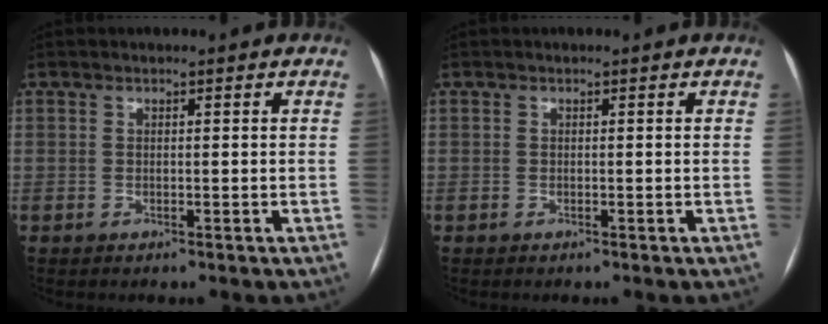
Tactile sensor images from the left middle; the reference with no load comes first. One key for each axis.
{"total": 0.0}